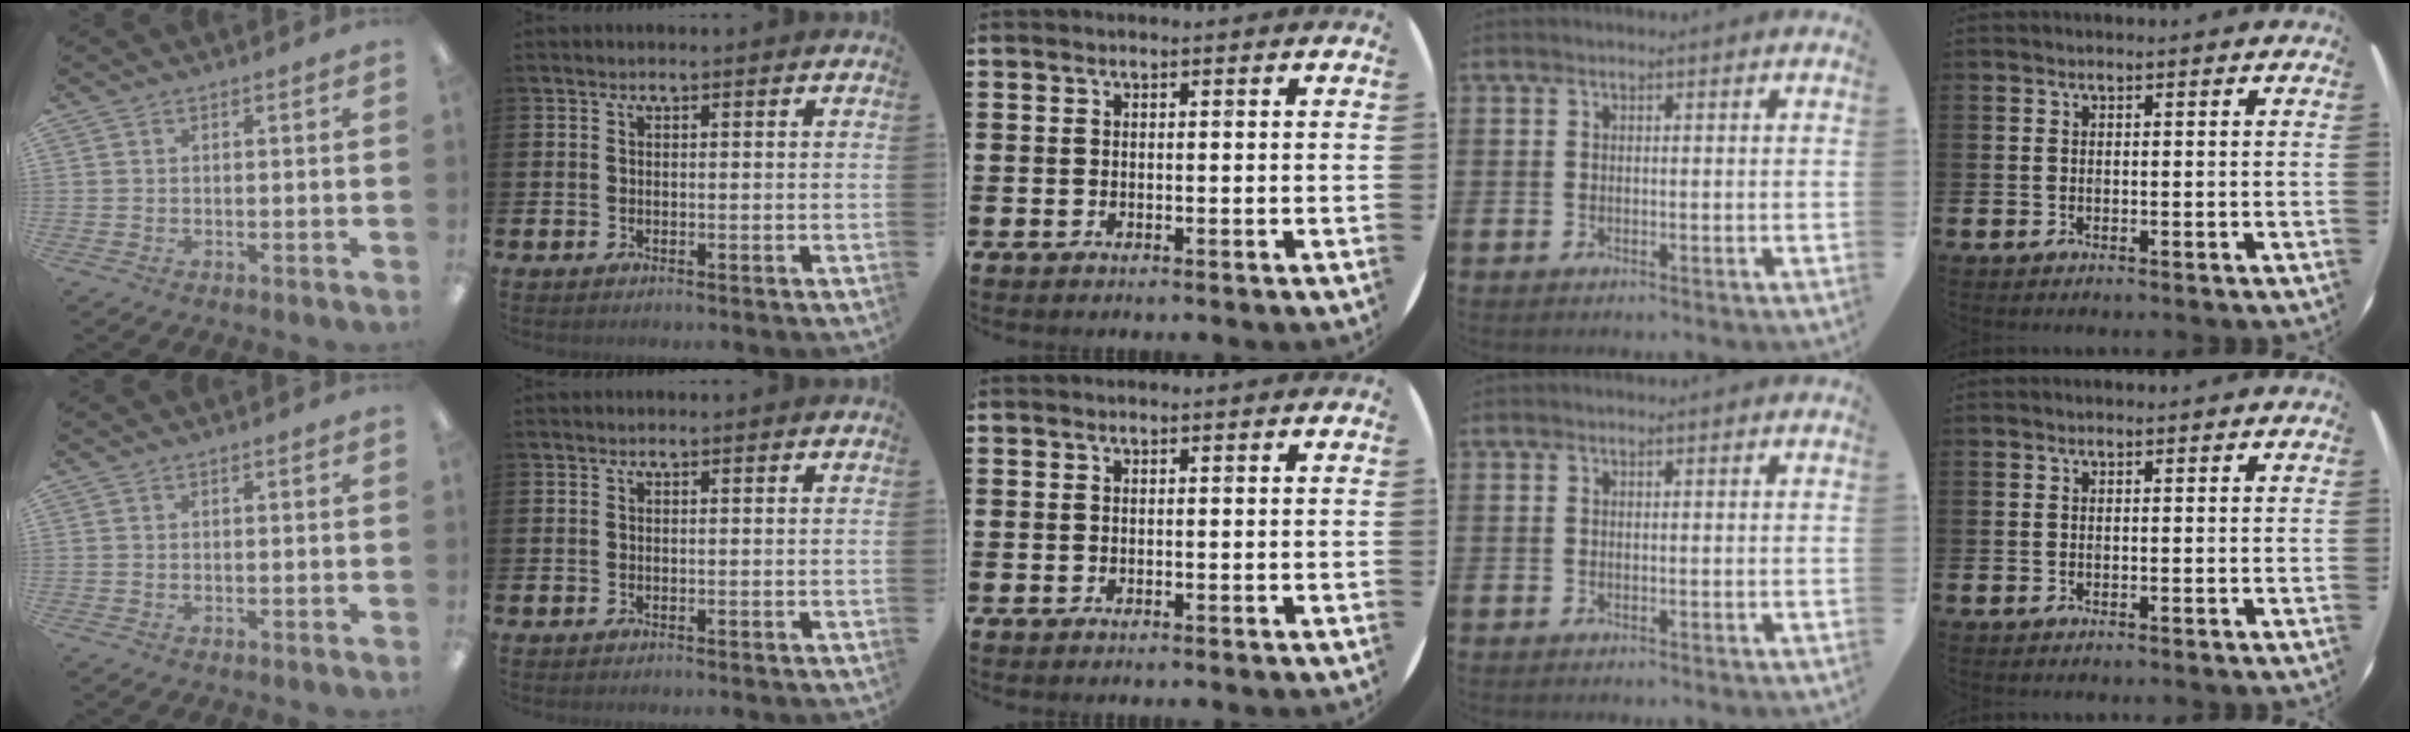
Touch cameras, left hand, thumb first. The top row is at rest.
{}